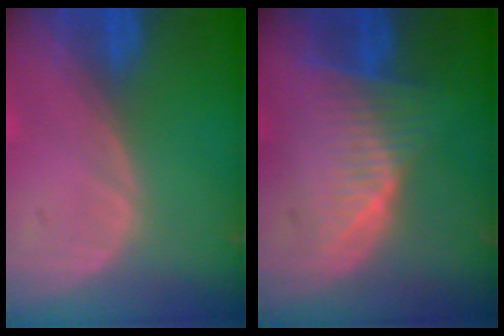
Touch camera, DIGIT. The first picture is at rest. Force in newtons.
{"total": 7.7, "press": 6.9, "slide": 3.5}